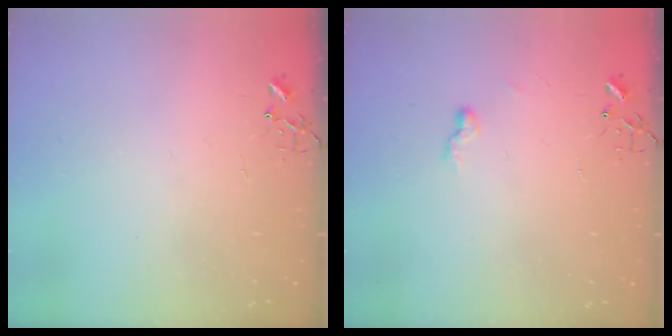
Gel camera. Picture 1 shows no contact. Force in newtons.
{"total": 4.6, "press": 4.6, "slide": 0.6}